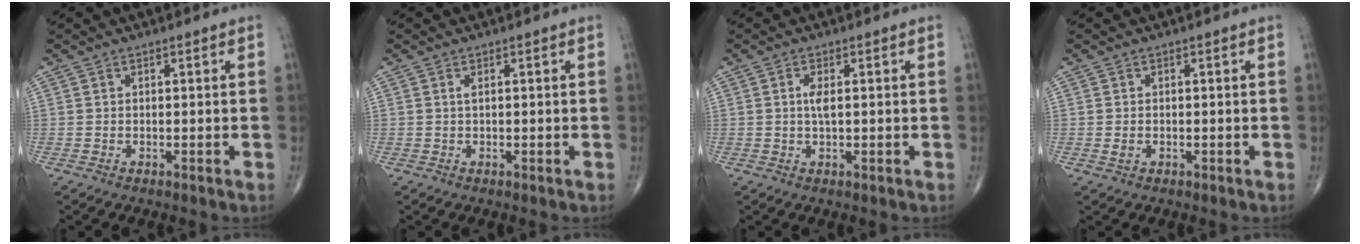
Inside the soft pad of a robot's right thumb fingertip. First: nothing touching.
{"total": 0.7, "force": [0.2, 0.1, 0.6], "torque": [-0.016, -0.002, 0.002]}
{"total": 2.5, "force": [0.3, 0.8, 2.3], "torque": [-0.048, -0.003, 0.004]}
{"total": 1.1, "force": [-0.2, 0.8, 0.8], "torque": [-0.019, 0.001, -0.001]}